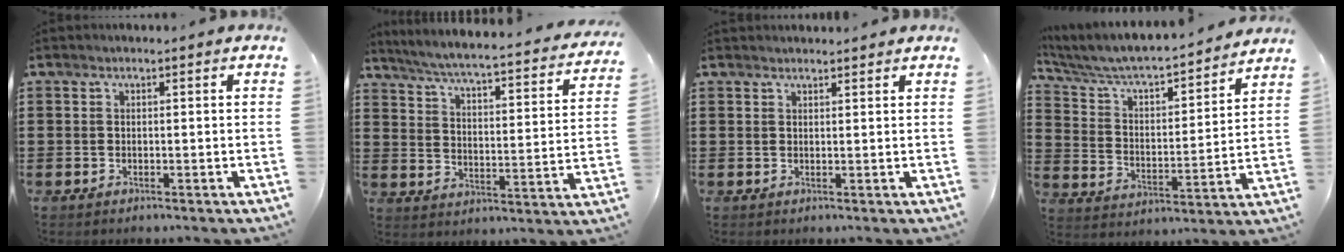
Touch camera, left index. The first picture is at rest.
{"total": 3.9, "force": [3.5, -0.3, 1.7], "torque": [-0.054, -0.036, 0.048]}
{"total": 1.3, "force": [1.3, 0.1, 0.0], "torque": [-0.004, 0.000, 0.026]}
{"total": 5.0, "force": [4.6, 0.8, 1.9], "torque": [-0.060, -0.041, 0.069]}